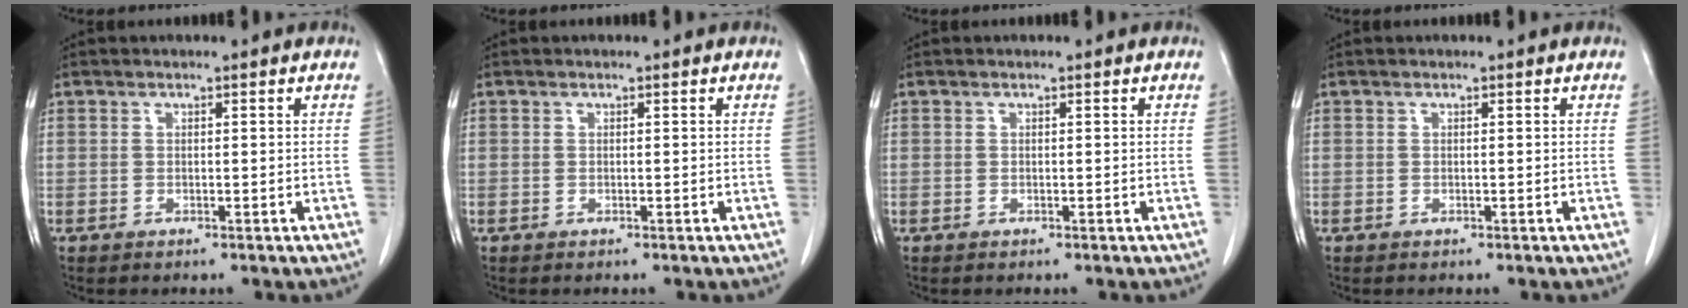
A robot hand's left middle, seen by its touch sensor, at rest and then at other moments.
{"total": 0.0}
{"total": 0.0}
{"total": 0.0}